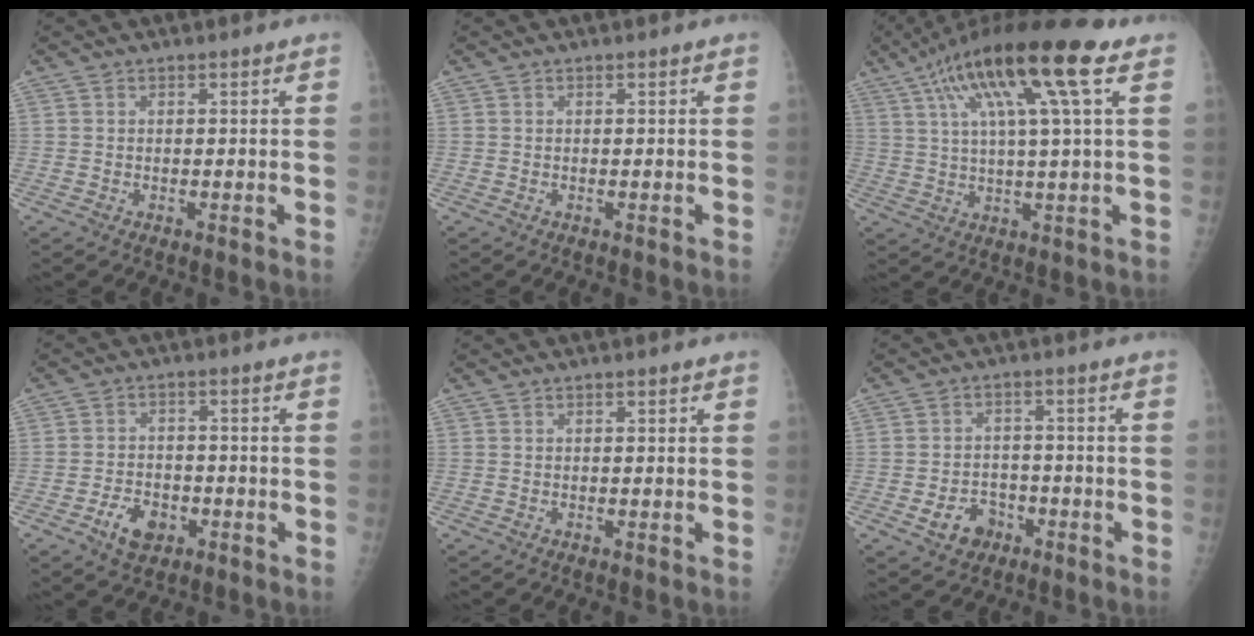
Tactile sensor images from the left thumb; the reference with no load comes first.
{"total": 0.0}
{"total": 17.7, "force": [7.7, 2.4, 15.7], "torque": [-0.279, 0.011, 0.126]}
{"total": 5.9, "force": [-2.8, 3.9, 3.4], "torque": [-0.045, 0.018, -0.043]}
{"total": 0.6, "force": [0.4, 0.1, 0.5], "torque": [-0.008, 0.001, 0.006]}
{"total": 5.8, "force": [-2.6, 4.6, 2.4], "torque": [-0.020, 0.023, -0.037]}